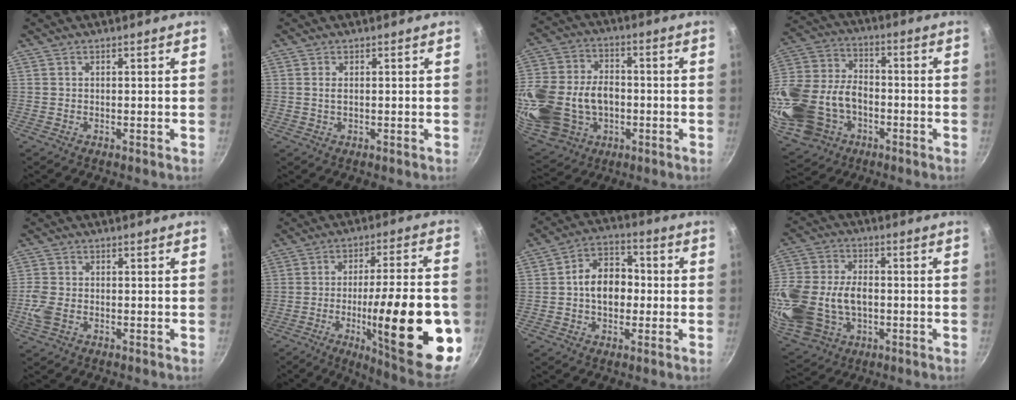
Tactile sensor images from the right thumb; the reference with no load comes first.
{"total": 1.3, "force": [0.2, 0.7, 1.2], "torque": [-0.022, 0.001, 0.002]}
{"total": 25.3, "force": [-4.0, 18.7, 16.5], "torque": [-0.374, 0.031, -0.054]}
{"total": 24.2, "force": [-6.8, 17.6, 15.1], "torque": [-0.326, 0.034, -0.113]}
{"total": 4.7, "force": [-1.4, 3.1, 3.2], "torque": [-0.075, 0.005, -0.031]}
{"total": 28.2, "force": [-7.2, 6.8, 26.4], "torque": [-0.355, 0.014, -0.097]}
{"total": 10.2, "force": [-0.5, 7.5, 6.9], "torque": [-0.067, 0.028, -0.021]}
{"total": 21.5, "force": [-2.8, 15.2, 15.0], "torque": [-0.327, 0.029, -0.041]}